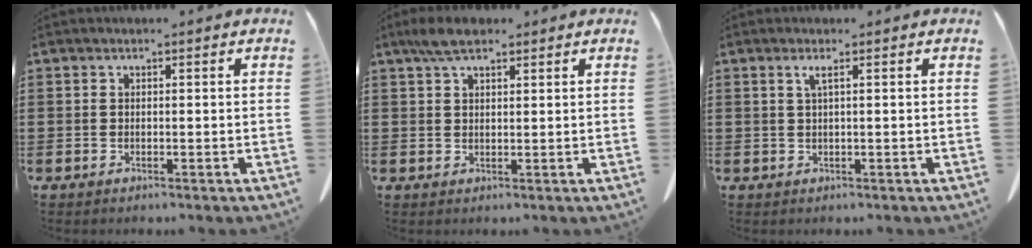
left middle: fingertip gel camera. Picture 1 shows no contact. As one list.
[{"total": 4.0, "force": [2.8, 1.6, 2.5], "torque": [-0.056, 0.006, 0.053]}, {"total": 1.4, "force": [0.5, -0.1, 1.3], "torque": [-0.026, -0.003, 0.009]}]